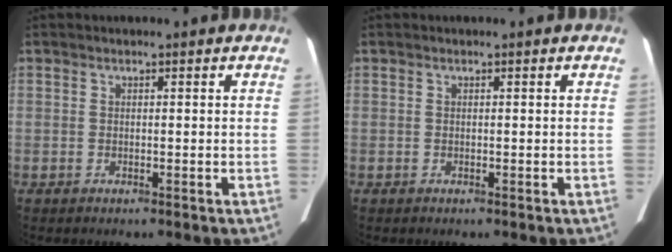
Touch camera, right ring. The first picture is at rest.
{"total": 0.0}